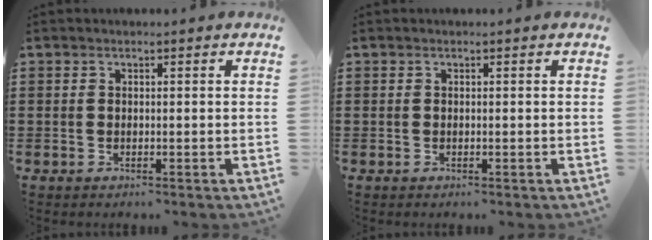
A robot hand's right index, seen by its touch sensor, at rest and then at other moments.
{"total": 0.0}